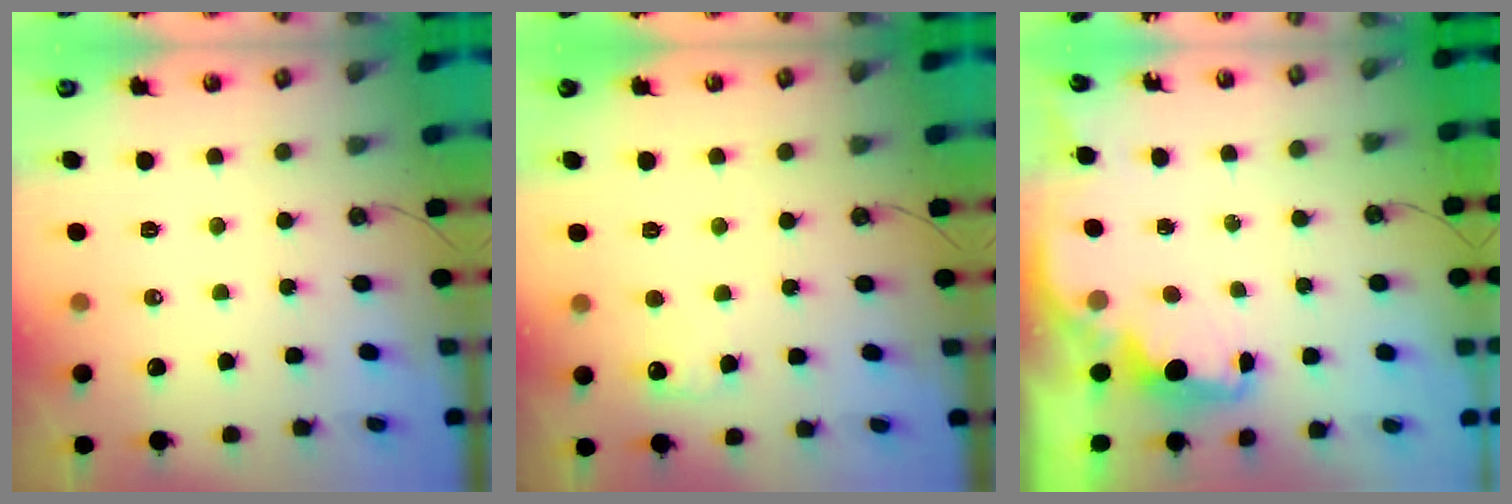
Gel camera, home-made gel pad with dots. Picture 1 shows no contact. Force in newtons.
{"total": 6.1, "press": 6.1, "slide": 0.3}
{"total": 2.2, "press": 2.1, "slide": 0.8}